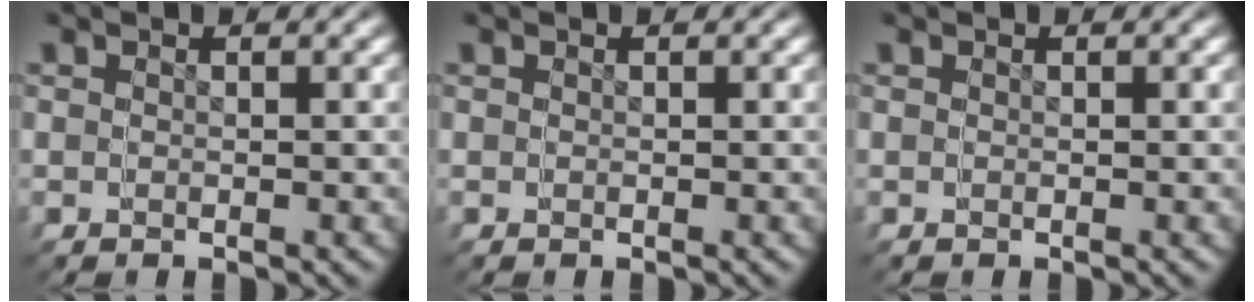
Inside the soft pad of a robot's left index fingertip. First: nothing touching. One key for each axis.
{"total": 0.0}
{"total": 0.0}